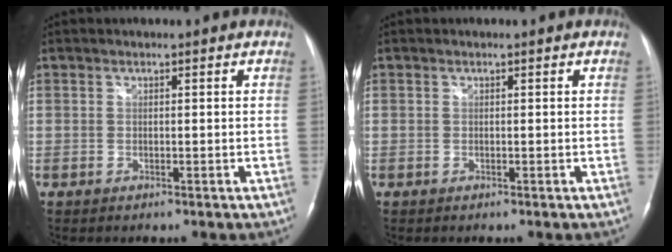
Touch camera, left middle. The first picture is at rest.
{"total": 0.0}